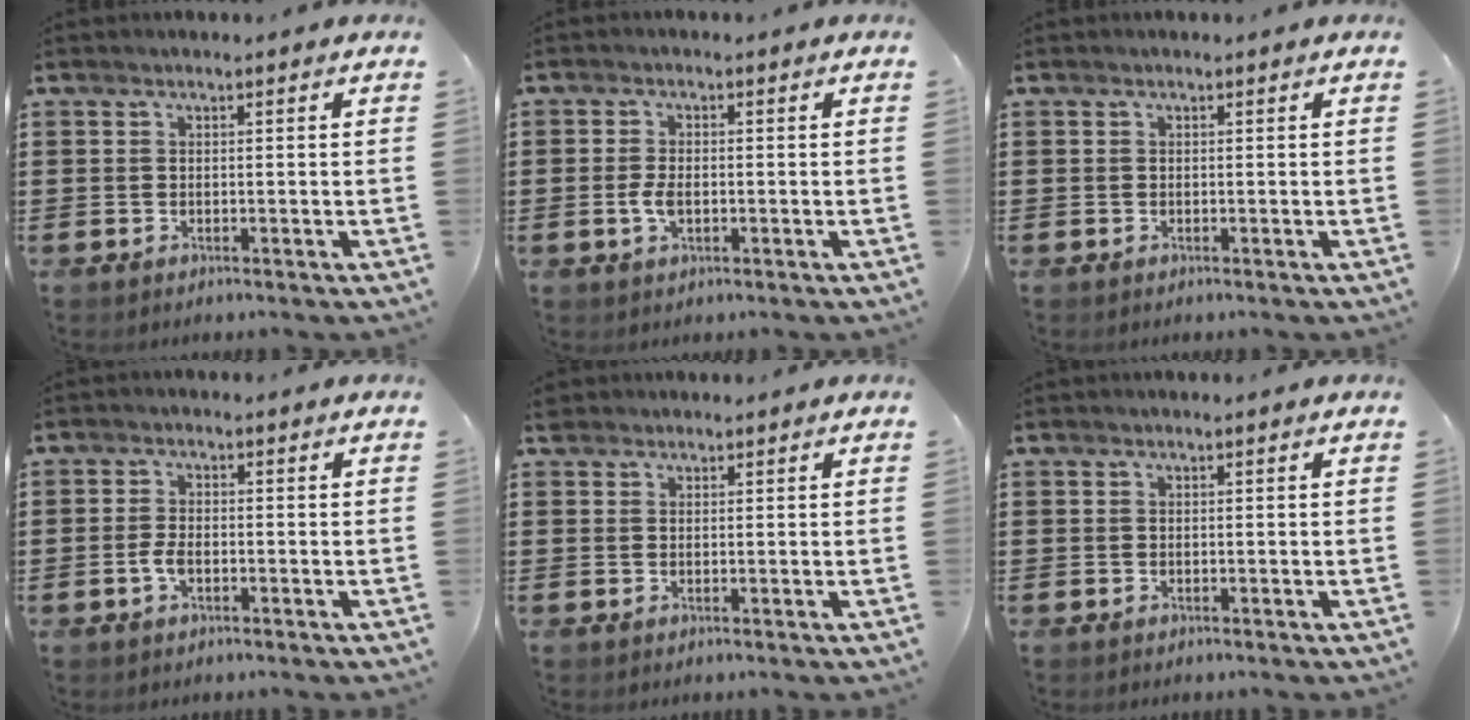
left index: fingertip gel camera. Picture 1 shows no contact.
{"total": 3.0, "force": [-0.4, 1.5, 2.6], "torque": [-0.064, -0.004, -0.012]}
{"total": 0.0}
{"total": 2.6, "force": [-0.7, 1.2, 2.2], "torque": [-0.063, -0.006, -0.020]}
{"total": 1.3, "force": [1.1, 0.7, 0.2], "torque": [-0.007, 0.005, 0.021]}
{"total": 0.0}